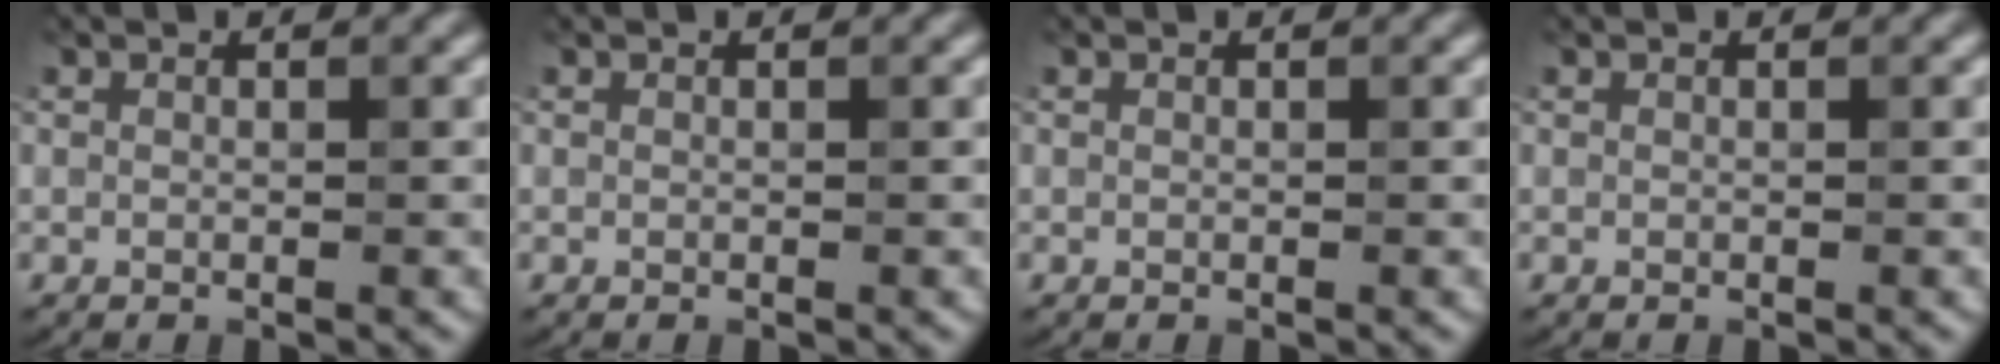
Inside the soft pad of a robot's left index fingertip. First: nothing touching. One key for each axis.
{"total": 0.0}
{"total": 0.0}
{"total": 0.0}